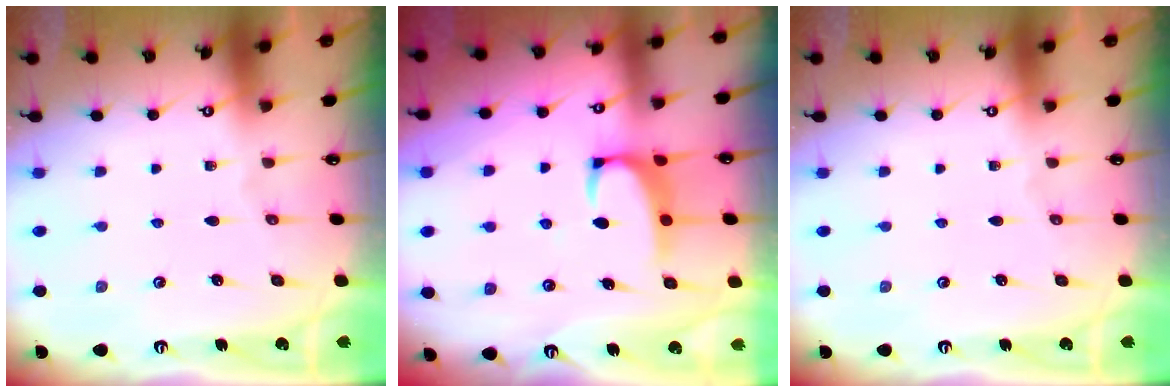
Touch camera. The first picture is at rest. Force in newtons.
{"total": 2.5, "press": 2.4, "slide": 0.7}
{"total": 0.0}